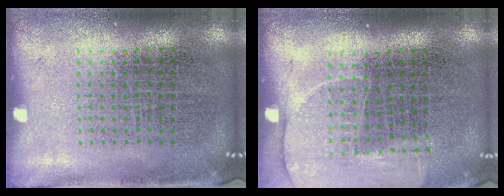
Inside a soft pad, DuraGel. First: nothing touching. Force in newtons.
{"total": 1.4, "press": 1.3, "slide": 0.5}